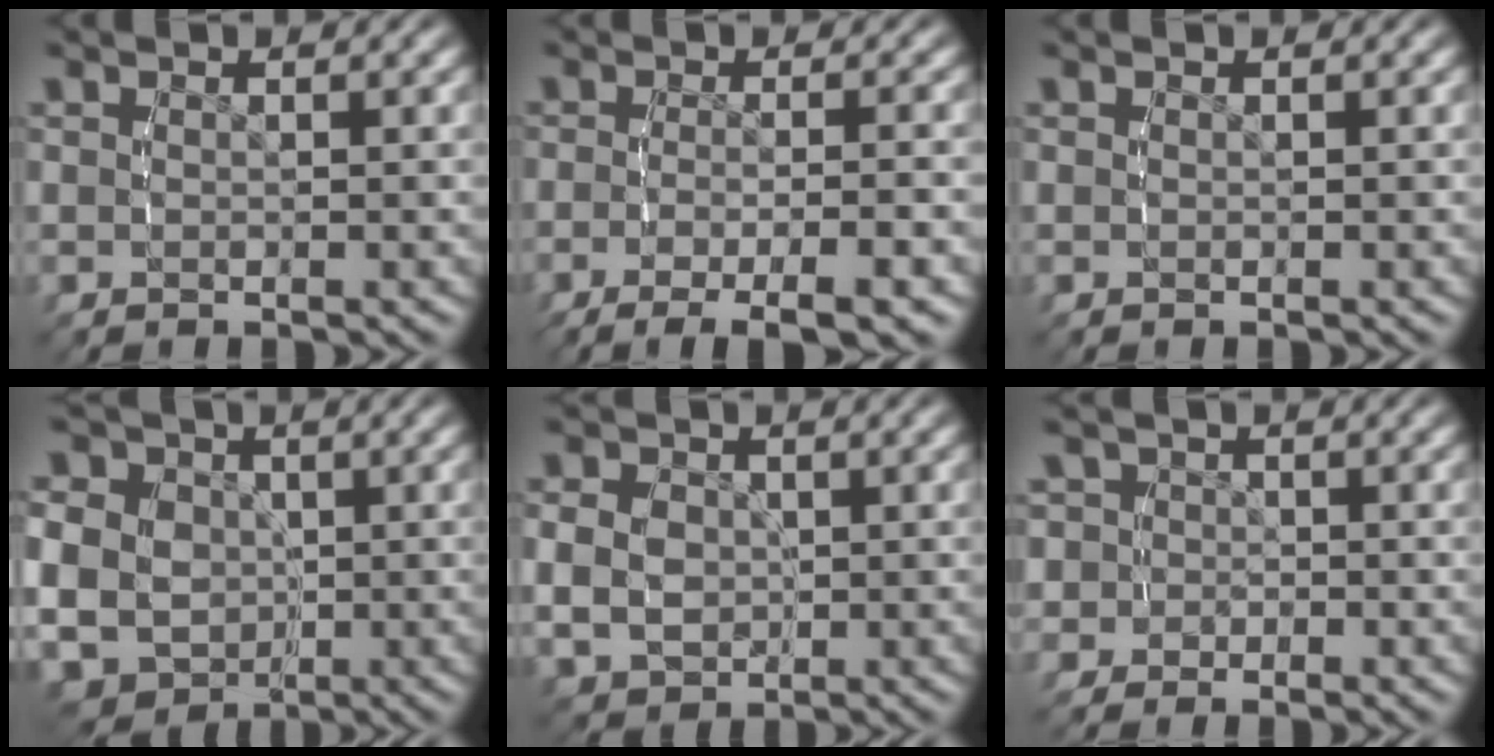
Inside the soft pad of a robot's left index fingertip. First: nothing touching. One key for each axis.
{"total": 7.0, "fx": -5.3, "fy": 2.0, "fz": 4.1, "tx": -0.070, "ty": -0.019, "tz": -0.070}
{"total": 0.0}
{"total": 13.6, "fx": -0.8, "fy": 12.3, "fz": 5.8, "tx": -0.137, "ty": -0.048, "tz": -0.011}
{"total": 4.9, "fx": 0.1, "fy": 4.2, "fz": 2.4, "tx": -0.052, "ty": -0.016, "tz": 0.011}
{"total": 4.6, "fx": -0.7, "fy": 4.5, "fz": 0.6, "tx": -0.032, "ty": -0.009, "tz": -0.022}